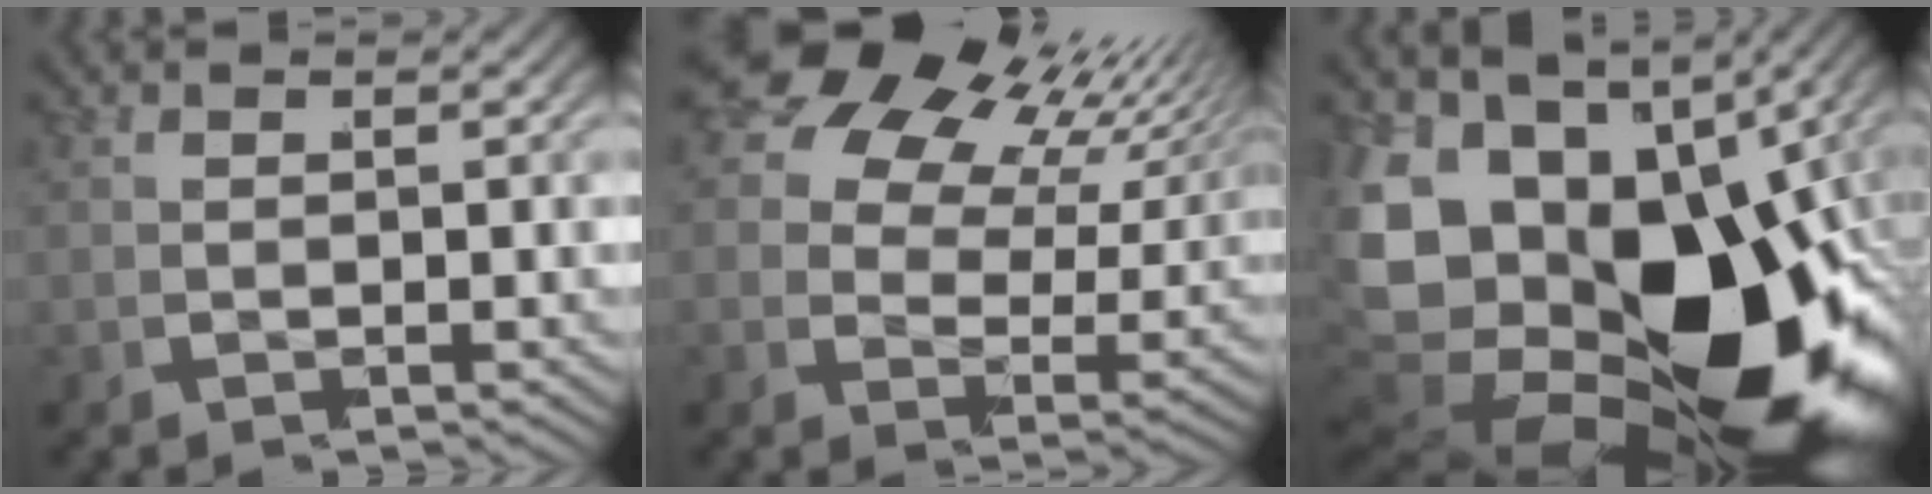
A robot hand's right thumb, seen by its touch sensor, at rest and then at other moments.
{"total": 11.9, "force": [5.2, 7.6, 7.5], "torque": [-0.132, 0.019, 0.065]}
{"total": 27.5, "force": [-5.2, 18.0, 20.0], "torque": [-0.400, -0.081, -0.045]}